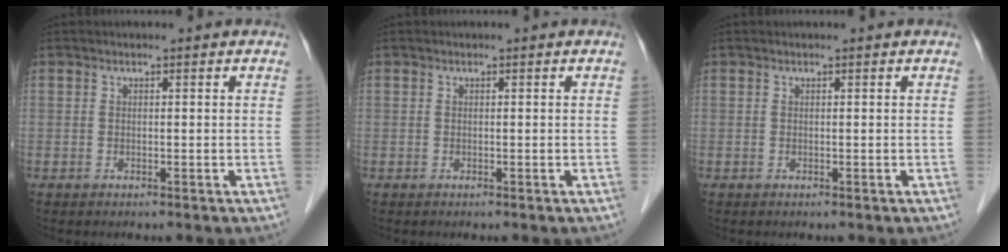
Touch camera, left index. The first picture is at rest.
{"total": 0.0}
{"total": 0.0}